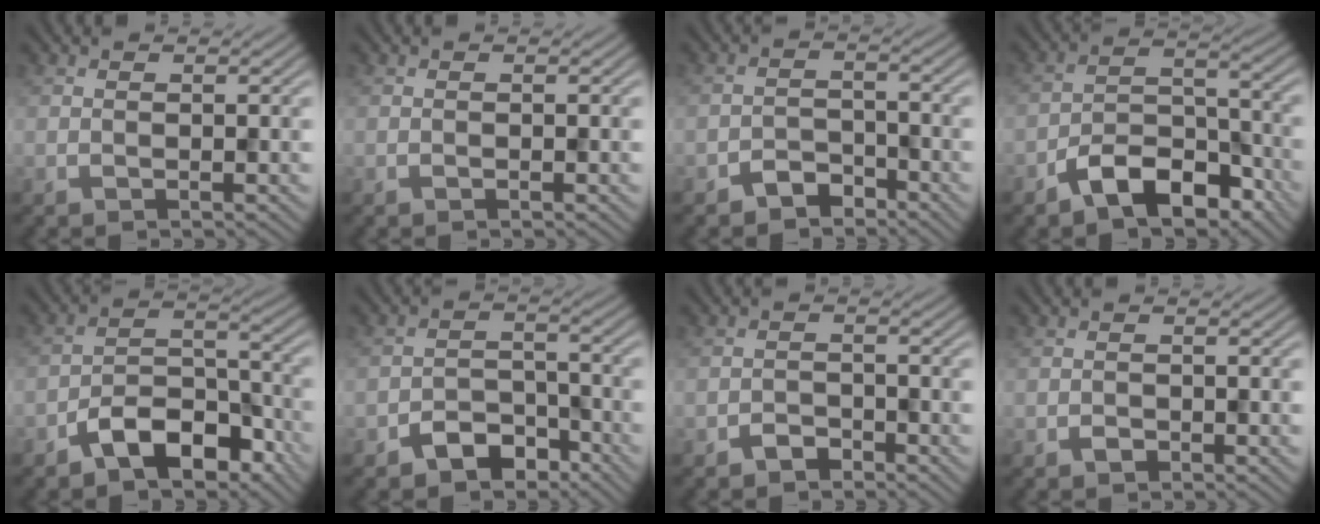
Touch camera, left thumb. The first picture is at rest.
{"total": 0.0}
{"total": 3.1, "force": [-2.5, 1.5, 1.0], "torque": [-0.013, 0.006, -0.054]}
{"total": 8.2, "force": [-5.5, 4.0, 4.6], "torque": [-0.073, 0.004, -0.112]}
{"total": 8.0, "force": [-5.2, 4.0, 4.6], "torque": [-0.071, 0.007, -0.105]}
{"total": 5.1, "force": [-3.6, 2.9, 2.2], "torque": [-0.037, 0.004, -0.071]}
{"total": 2.1, "force": [-1.6, 1.1, 0.7], "torque": [-0.007, 0.004, -0.035]}
{"total": 1.0, "force": [-0.7, 0.7, 0.4], "torque": [-0.006, -0.001, -0.013]}